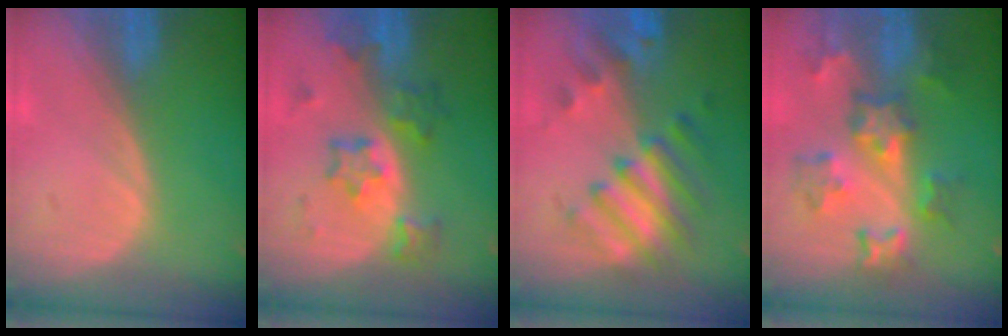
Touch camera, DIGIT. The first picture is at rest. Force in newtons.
{"total": 6.2, "press": 6.2, "slide": 0.4}
{"total": 7.8, "press": 7.6, "slide": 1.8}
{"total": 8.6, "press": 7.7, "slide": 3.8}